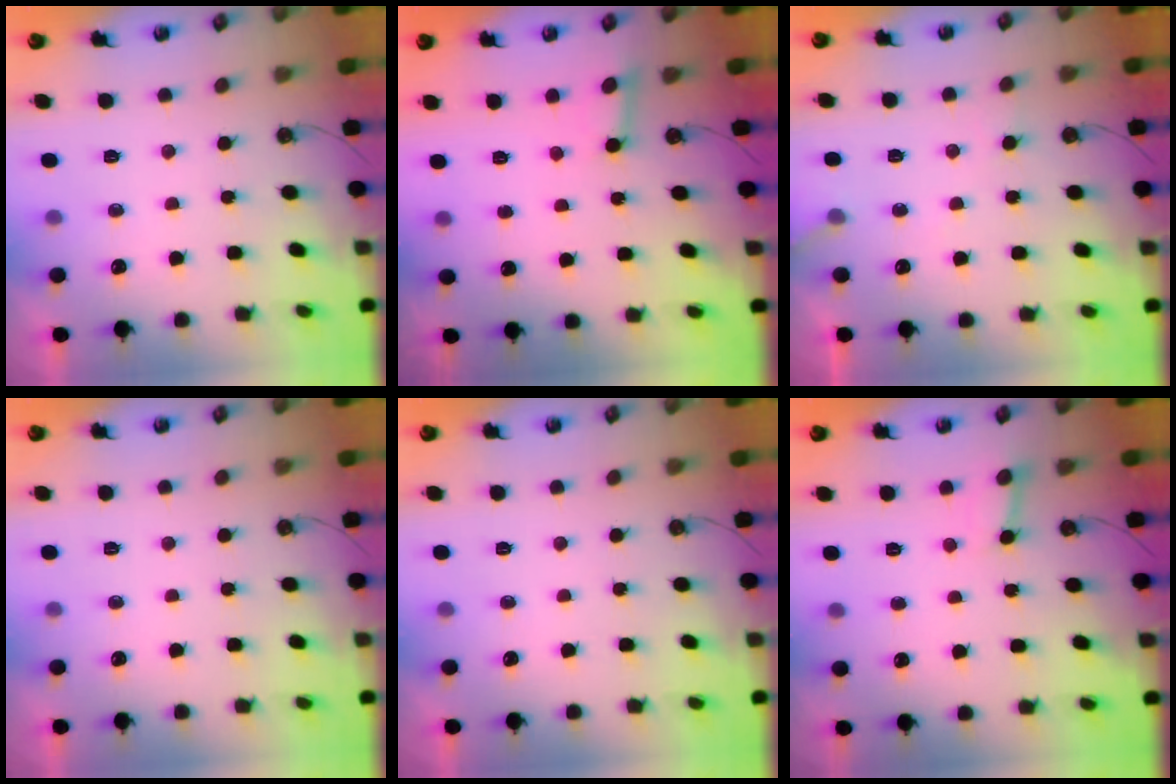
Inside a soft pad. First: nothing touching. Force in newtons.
{"total": 2.6, "press": 2.6, "slide": 0.2}
{"total": 7.4, "press": 7.3, "slide": 0.4}
{"total": 0.0}
{"total": 0.0}
{"total": 4.3, "press": 4.3, "slide": 0.5}